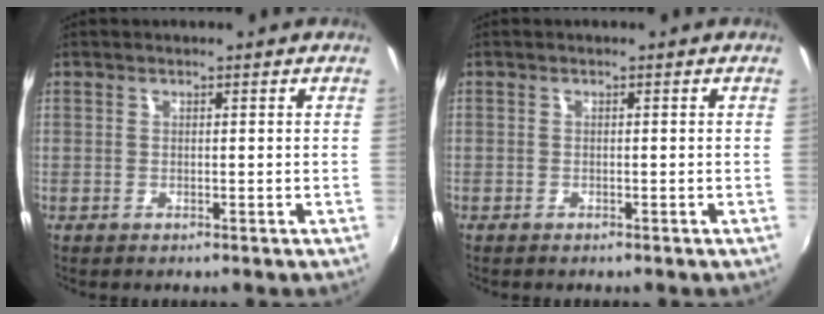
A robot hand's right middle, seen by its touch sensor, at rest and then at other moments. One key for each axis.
{"total": 0.7, "fx": -0.5, "fy": 0.4, "fz": 0.0, "tx": -0.002, "ty": 0.002, "tz": -0.009}